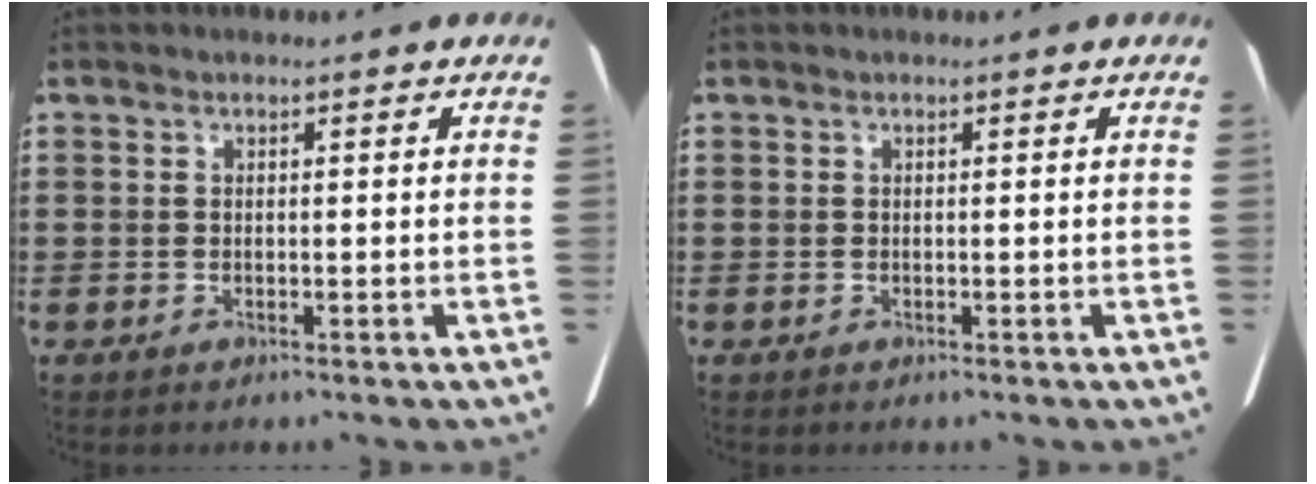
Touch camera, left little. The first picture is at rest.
{"total": 0.0}